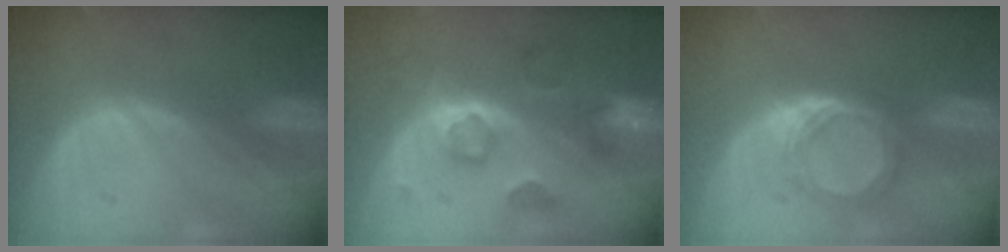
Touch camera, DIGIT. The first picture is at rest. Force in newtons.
{"total": 8.5, "press": 7.7, "slide": 3.6}
{"total": 5.7, "press": 5.0, "slide": 2.7}